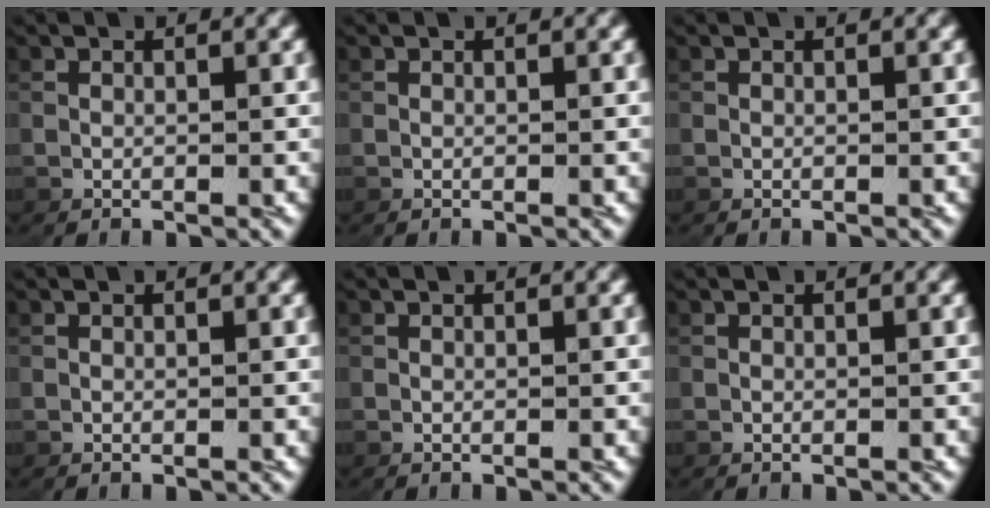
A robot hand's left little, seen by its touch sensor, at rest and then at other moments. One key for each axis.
{"total": 0.0}
{"total": 0.0}
{"total": 0.0}
{"total": 0.0}
{"total": 0.0}